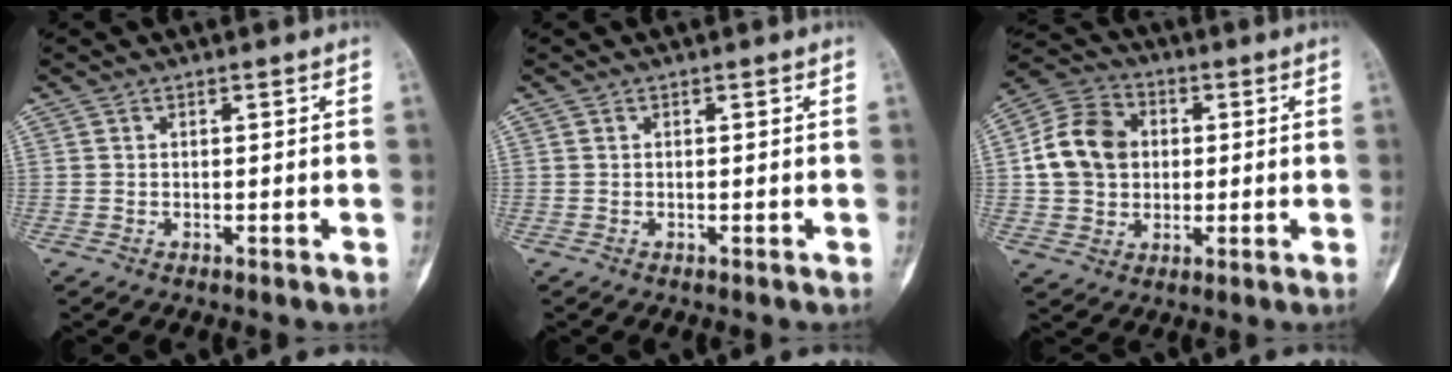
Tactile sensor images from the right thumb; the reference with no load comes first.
{"total": 0.0}
{"total": 12.5, "force": [1.1, 10.2, 7.1], "torque": [-0.109, 0.016, 0.015]}